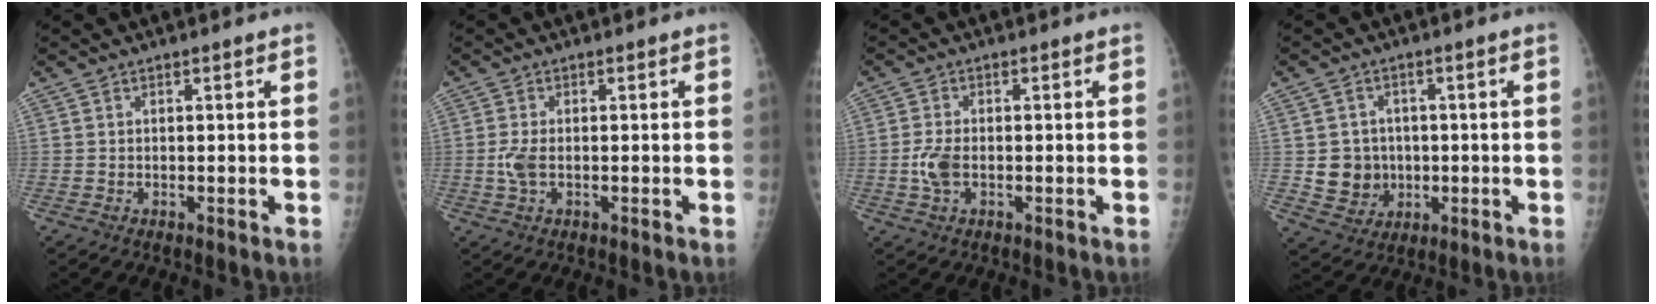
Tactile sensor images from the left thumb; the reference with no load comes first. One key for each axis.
{"total": 2.9, "fx": -0.2, "fy": 1.5, "fz": 2.4, "tx": -0.065, "ty": -0.001, "tz": -0.006}
{"total": 3.8, "fx": -0.7, "fy": 2.1, "fz": 3.1, "tx": -0.070, "ty": 0.003, "tz": -0.016}
{"total": 6.9, "fx": 0.0, "fy": 6.6, "fz": 2.2, "tx": 0.002, "ty": 0.005, "tz": 0.010}